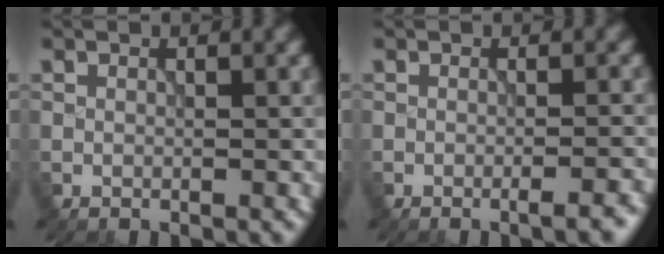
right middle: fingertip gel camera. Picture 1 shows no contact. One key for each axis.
{"total": 2.4, "fx": -1.2, "fy": 0.6, "fz": 2.0, "tx": -0.017, "ty": 0.006, "tz": -0.022}